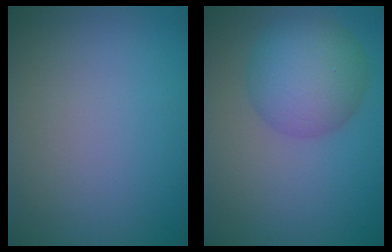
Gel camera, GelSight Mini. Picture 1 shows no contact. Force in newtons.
{"total": 5.9, "press": 5.8, "slide": 0.2}